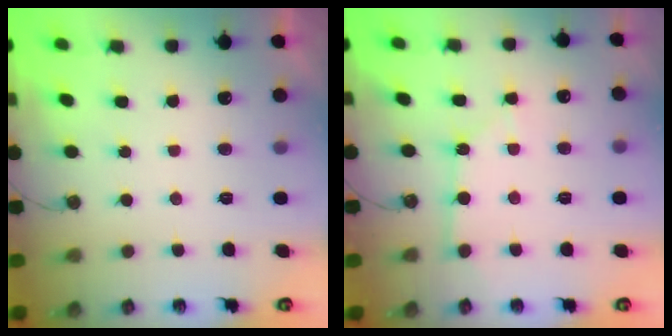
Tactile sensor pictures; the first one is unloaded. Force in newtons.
{"total": 2.6, "press": 2.6, "slide": 0.3}